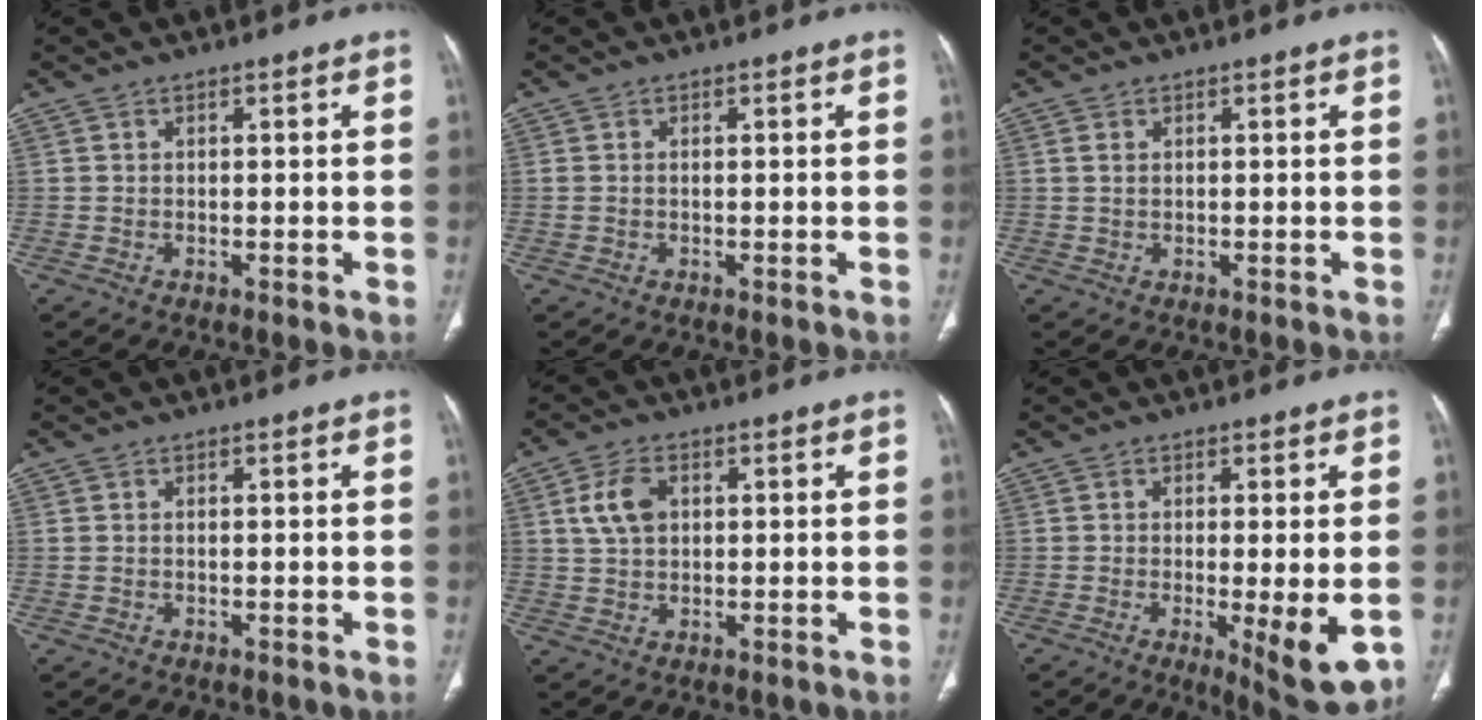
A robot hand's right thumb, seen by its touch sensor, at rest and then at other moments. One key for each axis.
{"total": 1.1, "fx": 0.1, "fy": 0.7, "fz": 0.9, "tx": -0.030, "ty": 0.011, "tz": 0.007}
{"total": 1.2, "fx": 0.4, "fy": 0.7, "fz": 0.9, "tx": -0.021, "ty": -0.002, "tz": 0.011}
{"total": 0.6, "fx": 0.1, "fy": 0.3, "fz": 0.4, "tx": -0.017, "ty": 0.009, "tz": 0.007}
{"total": 5.9, "fx": 1.7, "fy": 3.8, "fz": 4.1, "tx": -0.077, "ty": 0.002, "tz": 0.032}
{"total": 9.4, "fx": -2.1, "fy": 2.0, "fz": 8.9, "tx": -0.131, "ty": -0.028, "tz": -0.029}